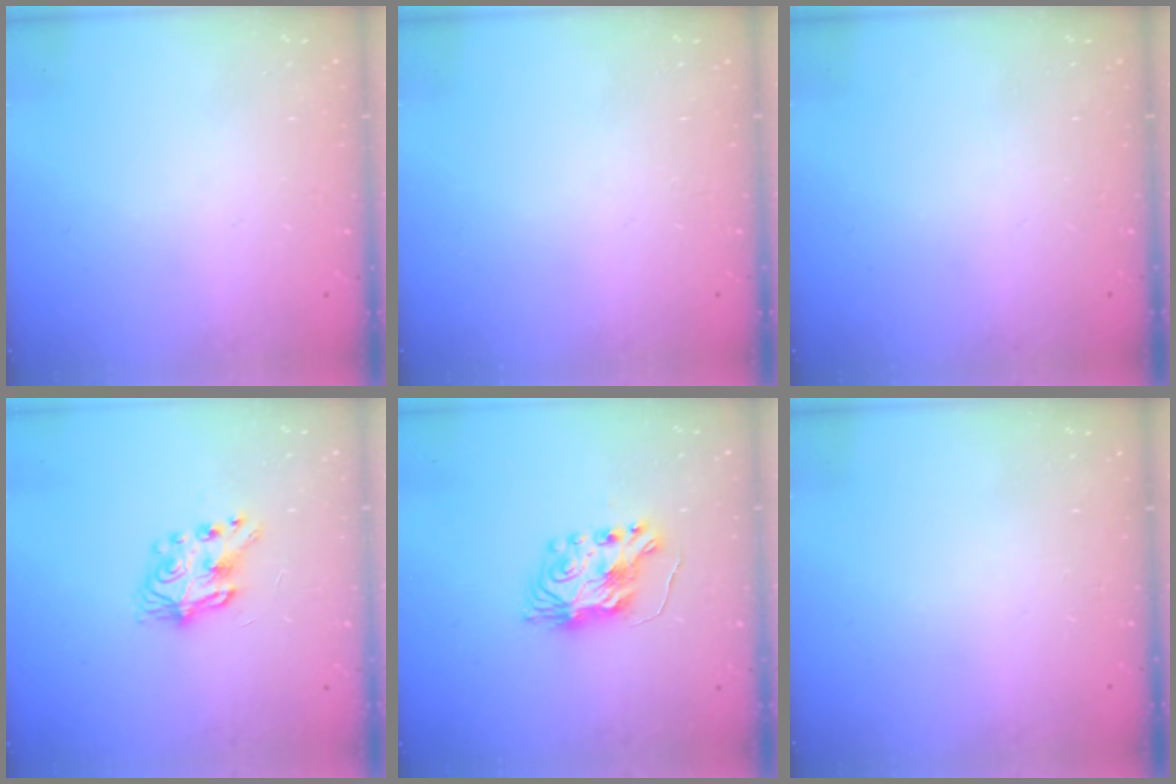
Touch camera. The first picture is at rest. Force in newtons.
{"total": 0.0}
{"total": 0.0}
{"total": 7.1, "press": 7.1, "slide": 0.4}
{"total": 8.2, "press": 8.2, "slide": 0.5}
{"total": 0.0}